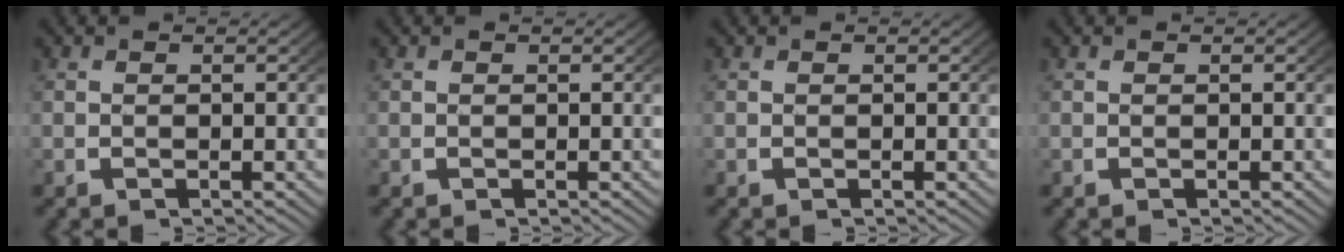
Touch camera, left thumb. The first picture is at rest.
{"total": 0.0}
{"total": 0.0}
{"total": 0.0}